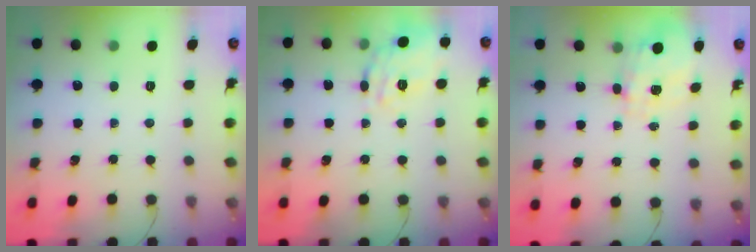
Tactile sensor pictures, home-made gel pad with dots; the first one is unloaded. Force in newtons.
{"total": 17.8, "press": 17.7, "slide": 0.6}
{"total": 1.5, "press": 1.4, "slide": 0.3}